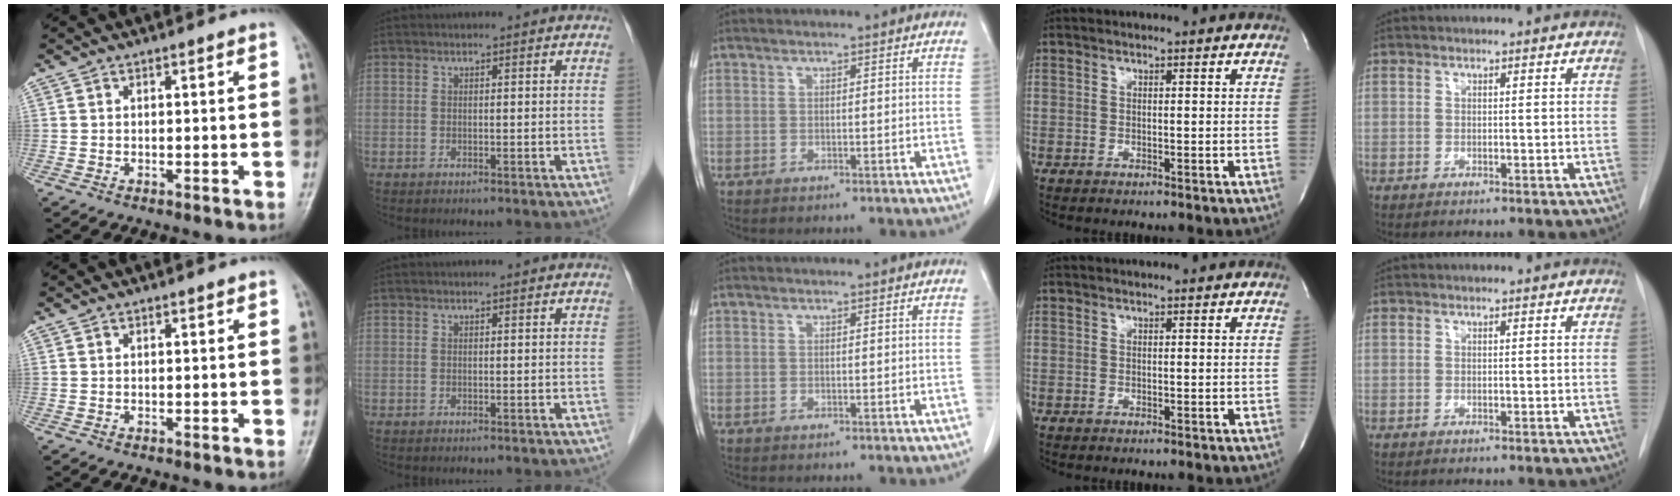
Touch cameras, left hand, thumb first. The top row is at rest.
{}